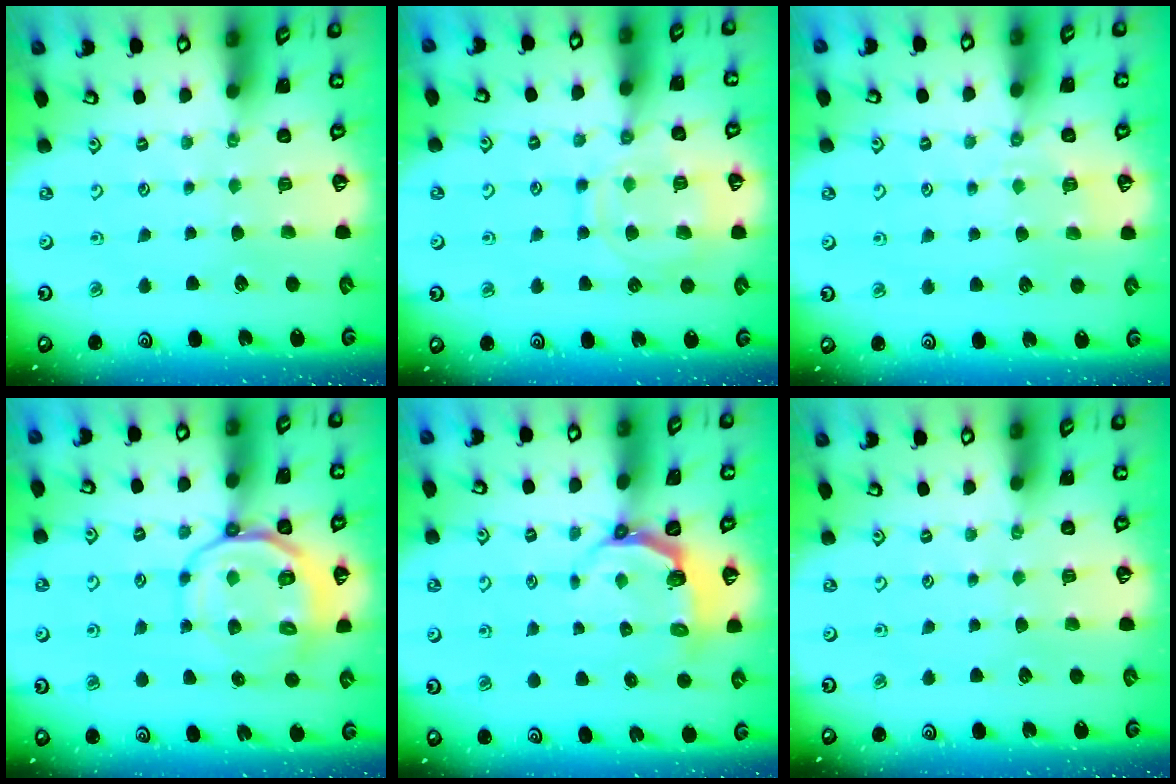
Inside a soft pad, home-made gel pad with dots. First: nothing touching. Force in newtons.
{"total": 12.8, "press": 12.8, "slide": 1.1}
{"total": 3.0, "press": 2.9, "slide": 0.7}
{"total": 11.6, "press": 11.3, "slide": 2.7}
{"total": 4.1, "press": 3.0, "slide": 2.9}
{"total": 0.0}